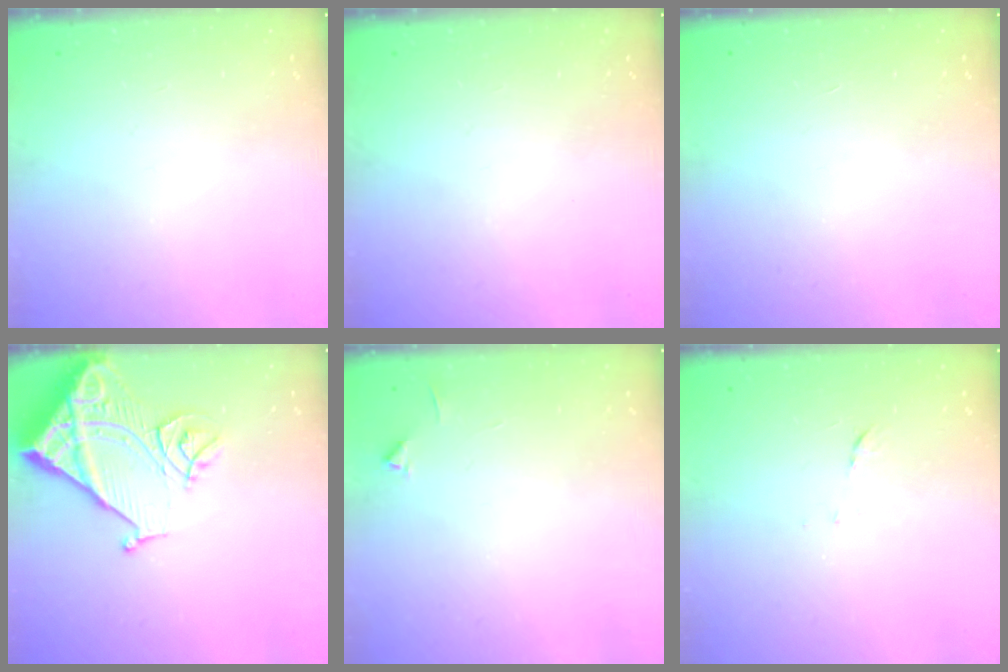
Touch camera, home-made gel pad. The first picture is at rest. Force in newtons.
{"total": 0.0}
{"total": 1.7, "press": 1.7, "slide": 0.1}
{"total": 15.0, "press": 14.9, "slide": 1.9}
{"total": 4.0, "press": 3.9, "slide": 0.5}
{"total": 5.5, "press": 5.4, "slide": 0.4}